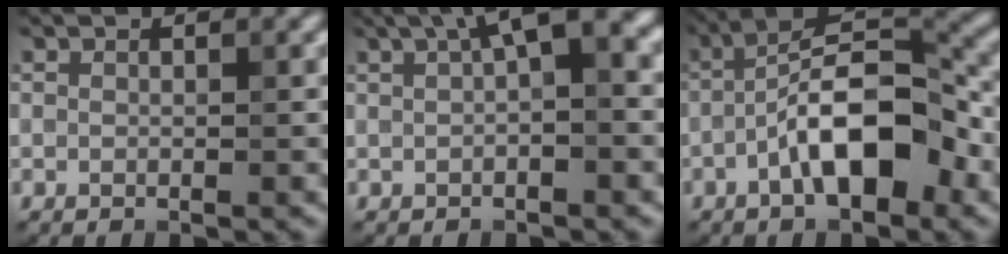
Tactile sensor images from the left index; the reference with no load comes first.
{"total": 5.1, "force": [1.7, 1.2, 4.6], "torque": [-0.065, 0.019, 0.018]}
{"total": 8.4, "force": [-3.0, 3.1, 7.2], "torque": [-0.116, 0.021, -0.055]}